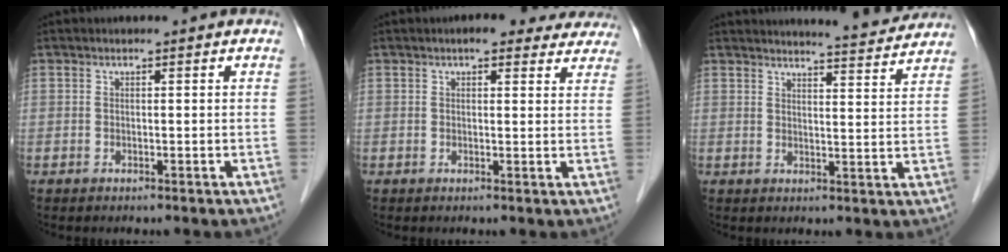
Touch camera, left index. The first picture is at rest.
{"total": 7.9, "force": [6.6, 2.8, 3.4], "torque": [-0.024, 0.009, 0.068]}
{"total": 8.3, "force": [8.0, -0.1, 2.0], "torque": [-0.040, -0.011, 0.096]}